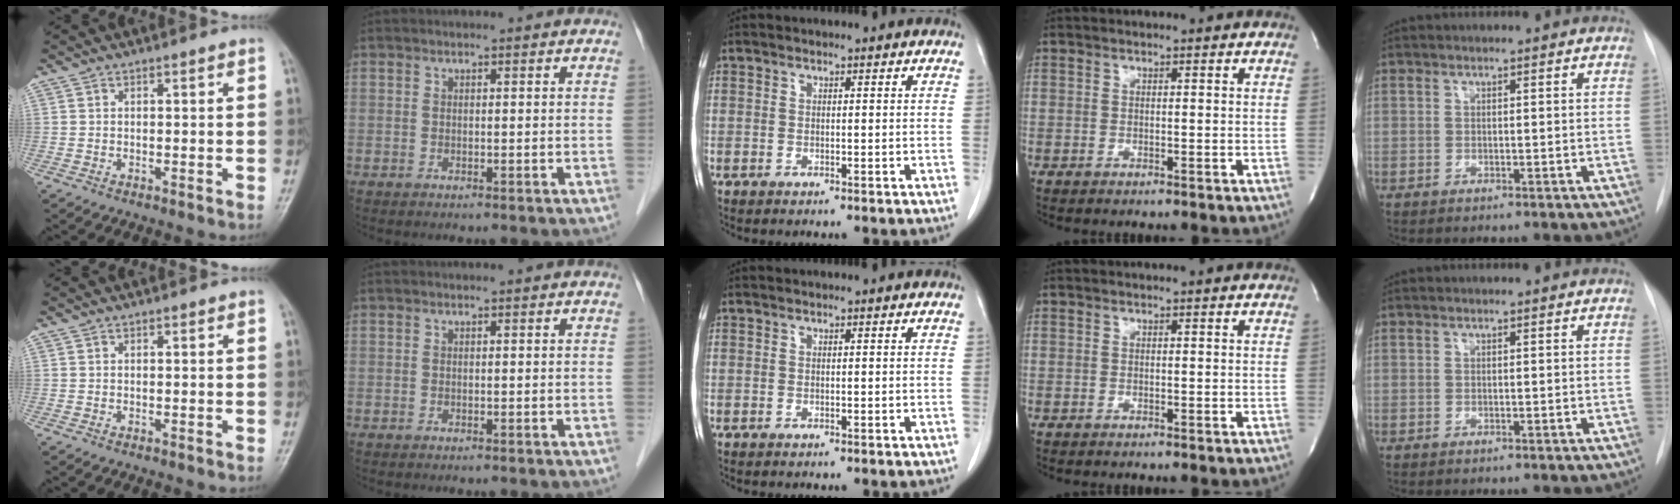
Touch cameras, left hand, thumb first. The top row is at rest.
{}